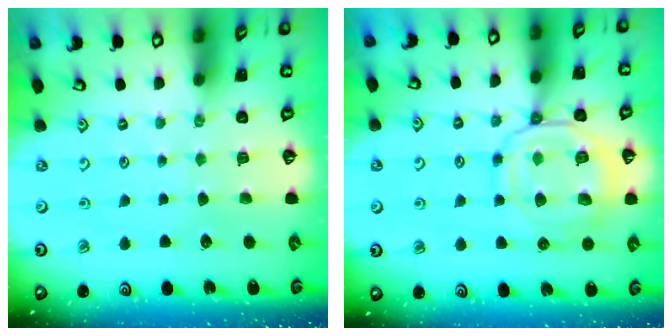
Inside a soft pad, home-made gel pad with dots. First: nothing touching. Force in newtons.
{"total": 12.2, "press": 12.1, "slide": 1.3}